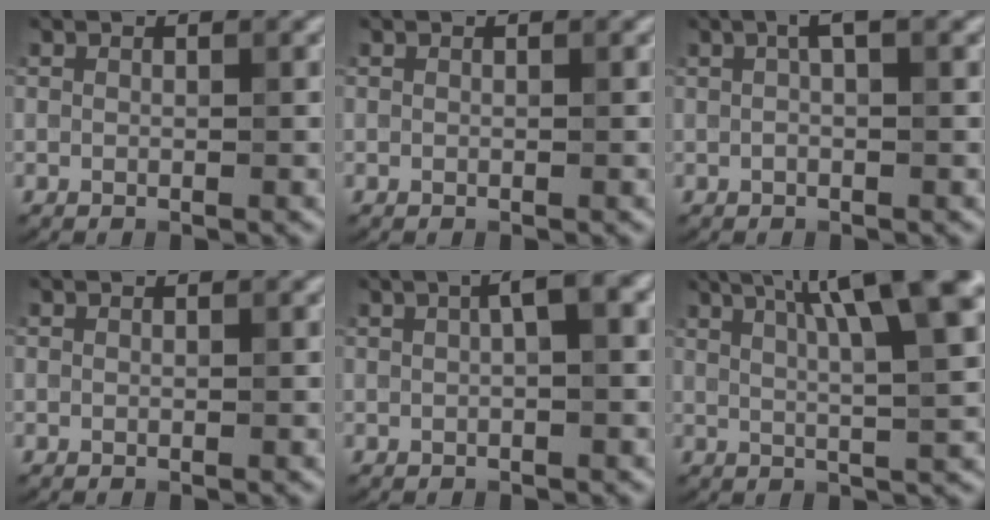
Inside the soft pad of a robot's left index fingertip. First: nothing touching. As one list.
[{"total": 0.0}, {"total": 2.0, "force": [0.6, 0.4, 1.8], "torque": [-0.031, 0.008, 0.008]}, {"total": 0.0}, {"total": 2.8, "force": [0.7, 0.5, 2.7], "torque": [-0.042, 0.015, 0.010]}, {"total": 11.1, "force": [5.1, 2.5, 9.6], "torque": [-0.108, 0.032, 0.067]}]